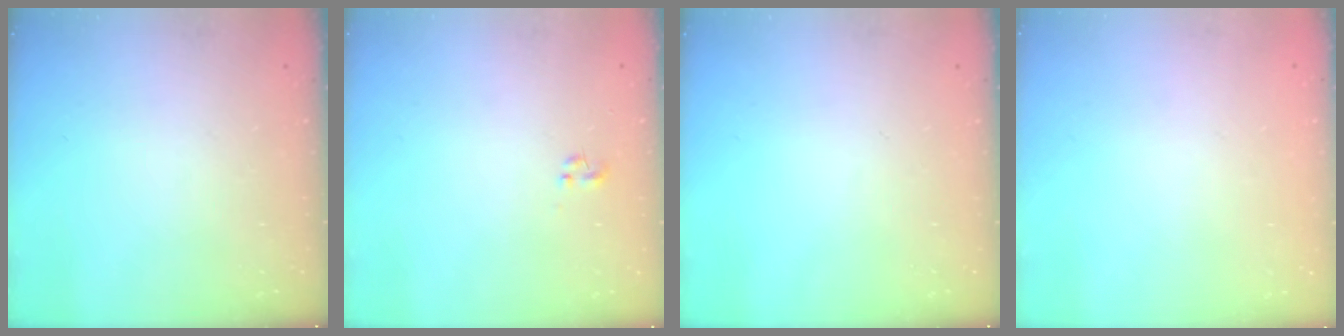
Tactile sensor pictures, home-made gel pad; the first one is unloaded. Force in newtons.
{"total": 0.0}
{"total": 0.0}
{"total": 1.7, "press": 1.7, "slide": 0.2}